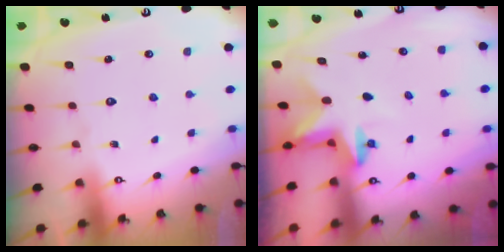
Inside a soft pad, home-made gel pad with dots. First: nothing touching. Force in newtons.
{"total": 2.4, "press": 2.4, "slide": 0.4}